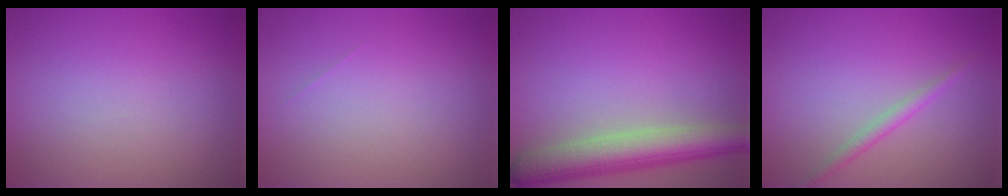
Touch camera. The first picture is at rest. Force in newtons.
{"total": 0.0}
{"total": 6.0, "press": 6.0, "slide": 0.3}
{"total": 1.4, "press": 1.4, "slide": 0.1}